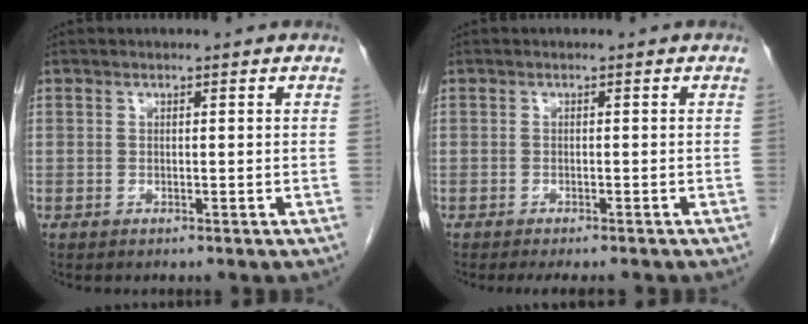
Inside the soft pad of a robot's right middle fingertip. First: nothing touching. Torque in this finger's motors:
{"motor_torque": [0.45, -0.30, 0.03, 0.02]}